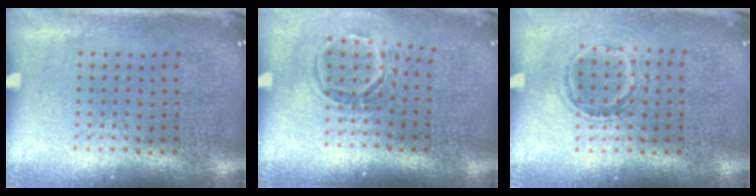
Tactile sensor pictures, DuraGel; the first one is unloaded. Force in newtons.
{"total": 1.6, "press": 1.1, "slide": 1.1}
{"total": 1.2, "press": 1.0, "slide": 0.6}